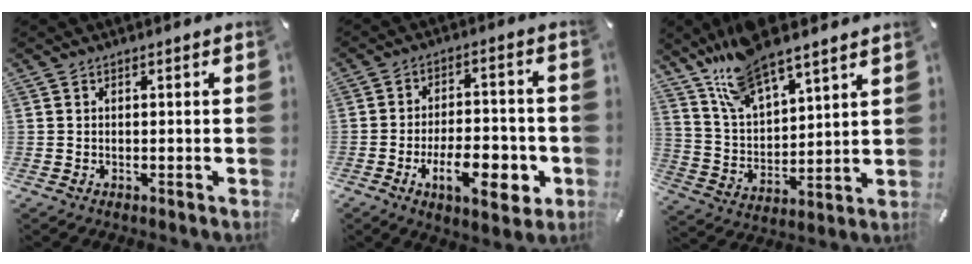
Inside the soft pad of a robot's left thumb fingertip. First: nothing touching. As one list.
[{"total": 14.3, "force": [-5.2, 6.6, 11.6], "torque": [-0.160, 0.010, -0.081]}, {"total": 12.8, "force": [11.1, 3.9, 5.1], "torque": [-0.119, -0.061, 0.206]}]